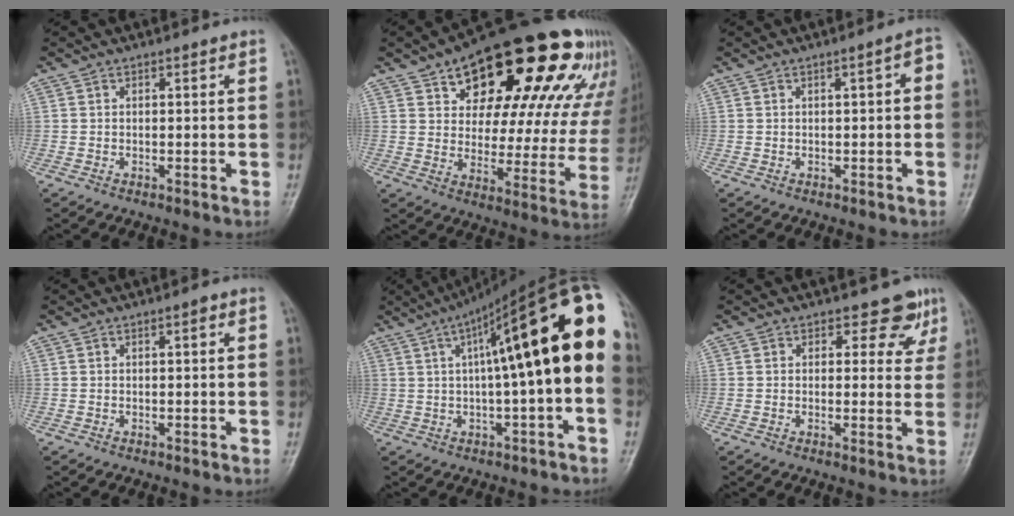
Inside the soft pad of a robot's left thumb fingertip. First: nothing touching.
{"total": 29.6, "force": [16.6, 13.2, 20.5], "torque": [-0.255, -0.018, 0.229]}
{"total": 2.8, "force": [0.0, 1.0, 2.6], "torque": [-0.034, 0.014, -0.003]}
{"total": 1.0, "force": [0.2, 0.3, 0.9], "torque": [-0.015, 0.002, 0.001]}
{"total": 23.1, "force": [3.1, 5.0, 22.3], "torque": [-0.317, 0.055, 0.045]}
{"total": 4.9, "force": [3.2, 3.4, 1.7], "torque": [0.015, -0.017, 0.026]}